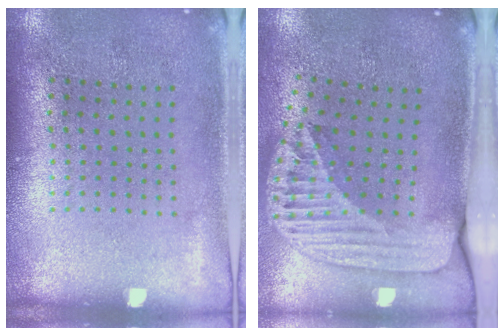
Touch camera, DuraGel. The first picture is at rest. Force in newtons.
{"total": 2.6, "press": 1.8, "slide": 1.8}